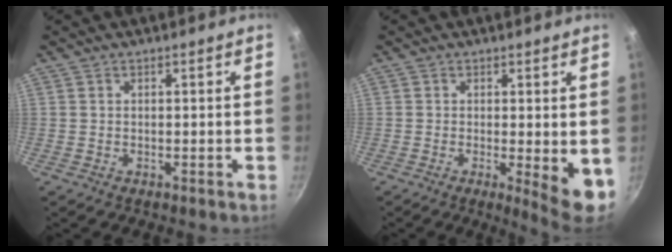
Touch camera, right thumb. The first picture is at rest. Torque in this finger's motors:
{"motor_torque": [-0.14, 0.75, 0.83, -0.02, 0.16]}